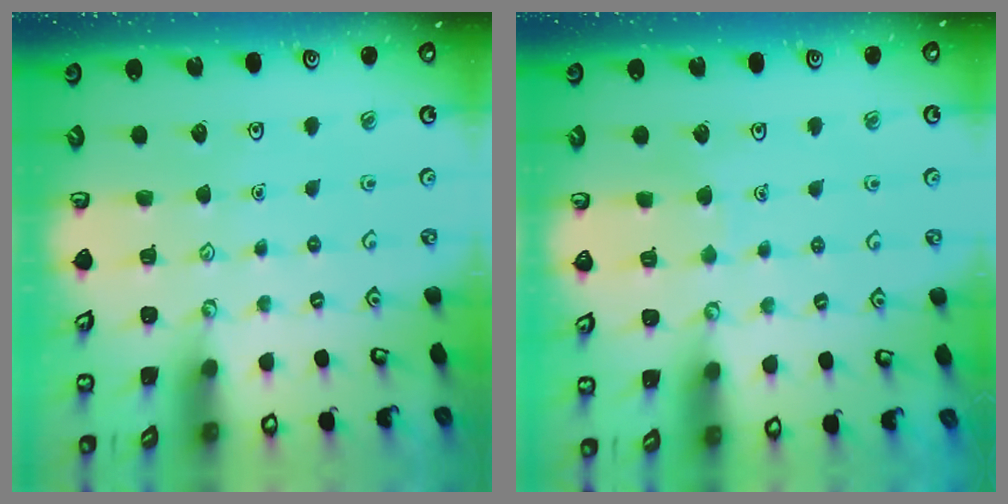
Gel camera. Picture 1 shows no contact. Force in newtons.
{"total": 2.4, "press": 2.4, "slide": 0.1}